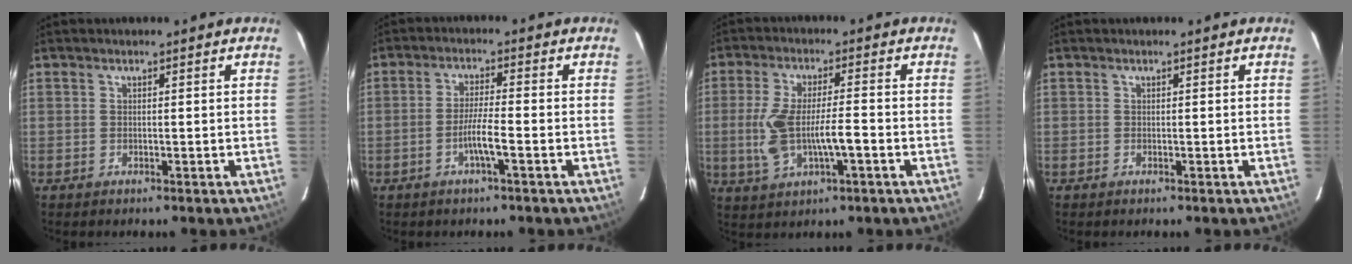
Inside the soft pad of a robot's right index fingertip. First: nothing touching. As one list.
[{"total": 4.3, "force": [-1.7, -0.2, 4.0], "torque": [-0.075, -0.002, -0.034]}, {"total": 8.8, "force": [-1.7, 2.2, 8.3], "torque": [-0.172, 0.007, -0.024]}, {"total": 0.0}]